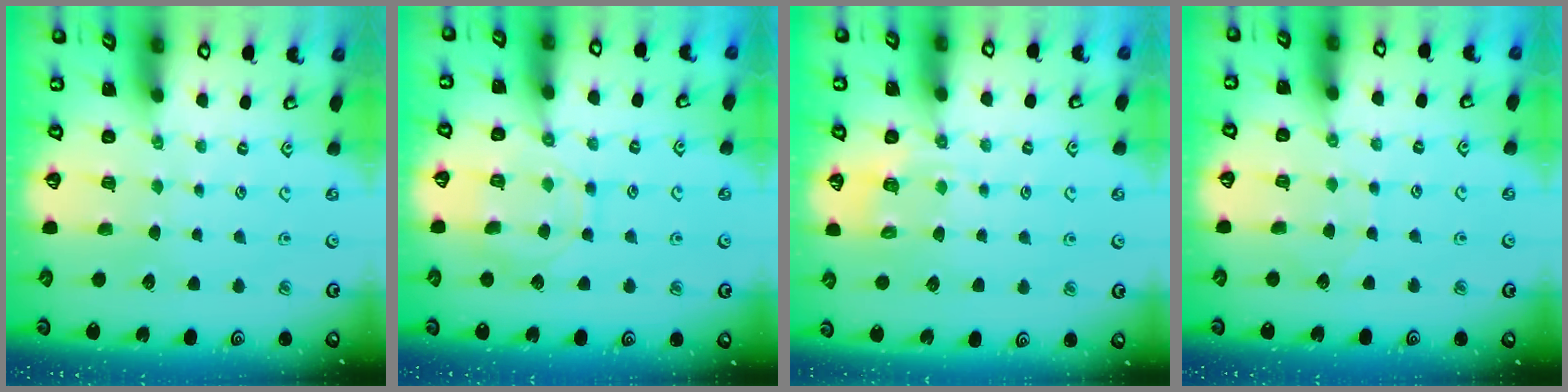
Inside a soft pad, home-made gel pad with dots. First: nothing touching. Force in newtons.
{"total": 10.2, "press": 10.1, "slide": 0.8}
{"total": 6.8, "press": 6.7, "slide": 1.1}
{"total": 4.7, "press": 4.6, "slide": 0.4}